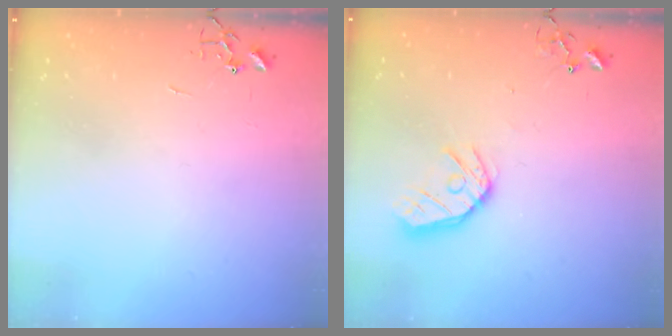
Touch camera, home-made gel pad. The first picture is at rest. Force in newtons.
{"total": 12.6, "press": 12.5, "slide": 1.4}